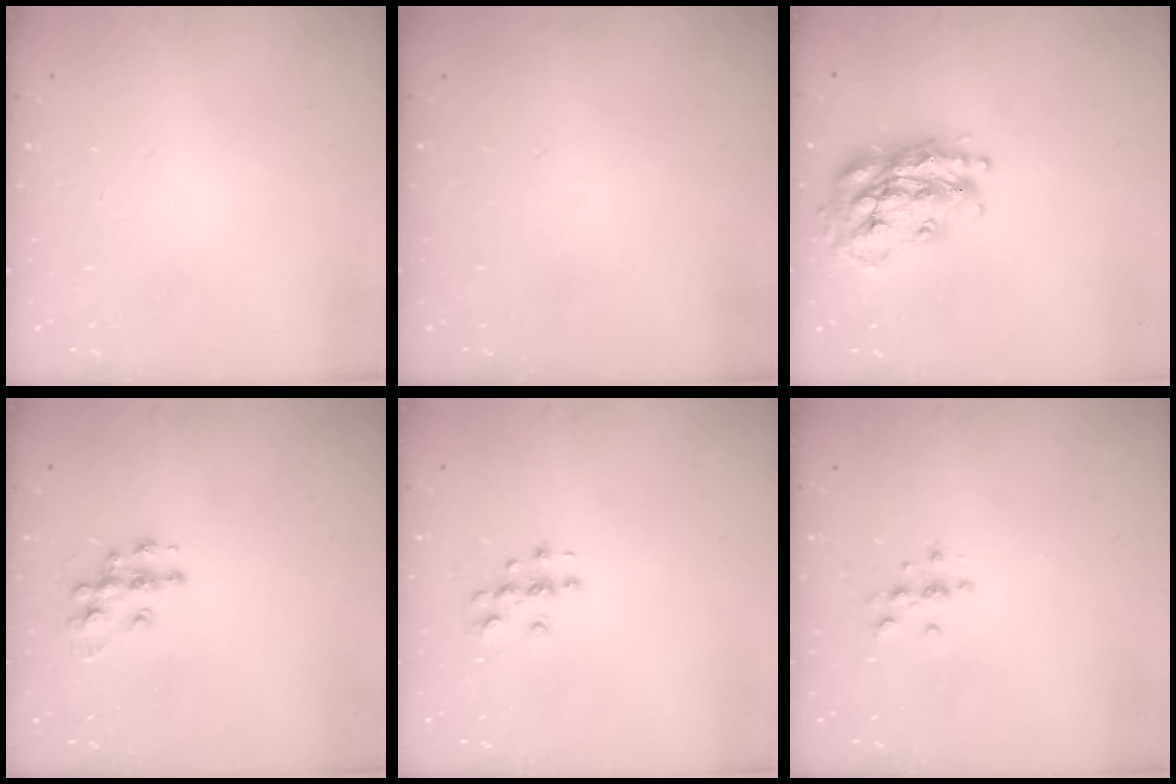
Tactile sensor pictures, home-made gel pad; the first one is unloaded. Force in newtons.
{"total": 0.0}
{"total": 19.5, "press": 19.5, "slide": 1.8}
{"total": 9.4, "press": 9.4, "slide": 0.5}
{"total": 3.9, "press": 3.9, "slide": 0.5}
{"total": 3.0, "press": 3.0, "slide": 0.4}